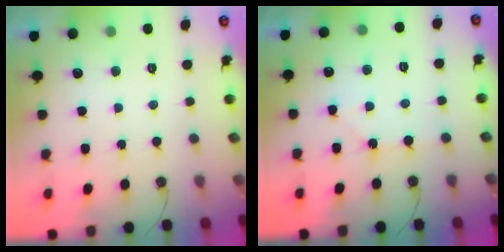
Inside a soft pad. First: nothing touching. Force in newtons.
{"total": 6.2, "press": 6.1, "slide": 0.9}